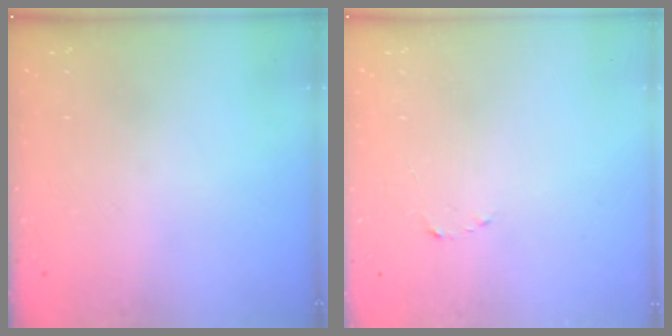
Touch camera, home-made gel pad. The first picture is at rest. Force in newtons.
{"total": 1.5, "press": 1.5, "slide": 0.2}